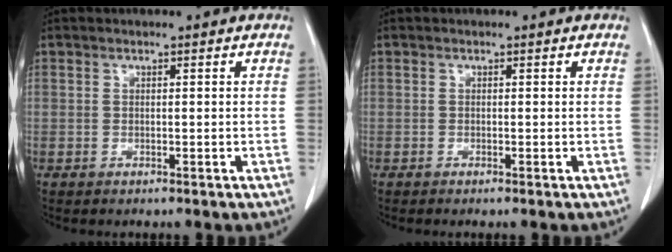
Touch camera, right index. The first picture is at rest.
{"total": 0.0}